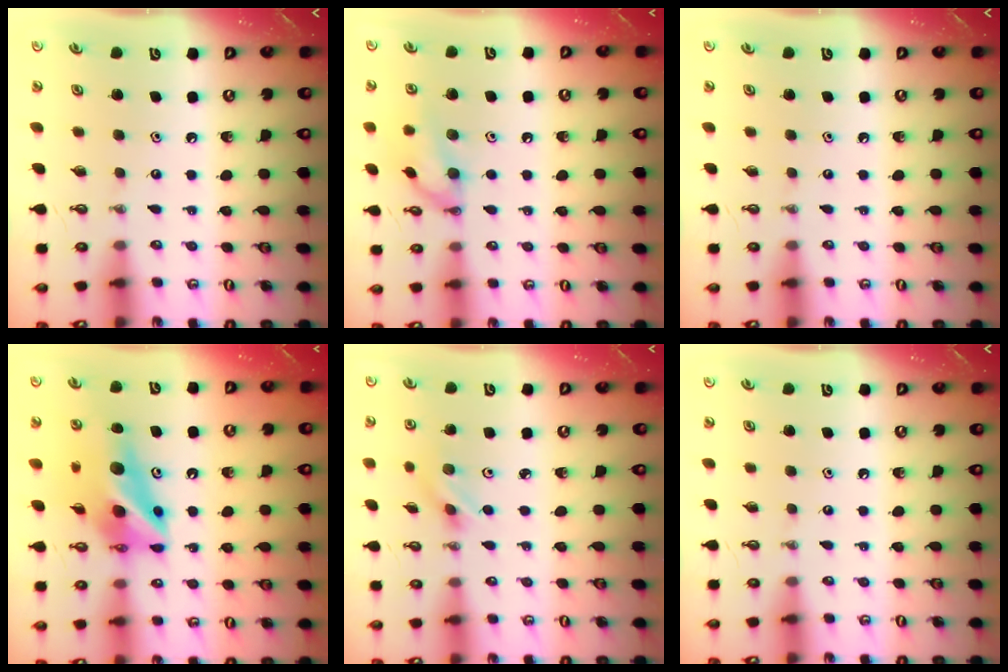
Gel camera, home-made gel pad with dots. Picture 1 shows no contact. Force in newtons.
{"total": 11.7, "press": 11.6, "slide": 0.5}
{"total": 0.0}
{"total": 12.4, "press": 12.3, "slide": 1.2}
{"total": 2.2, "press": 2.1, "slide": 0.6}
{"total": 0.0}